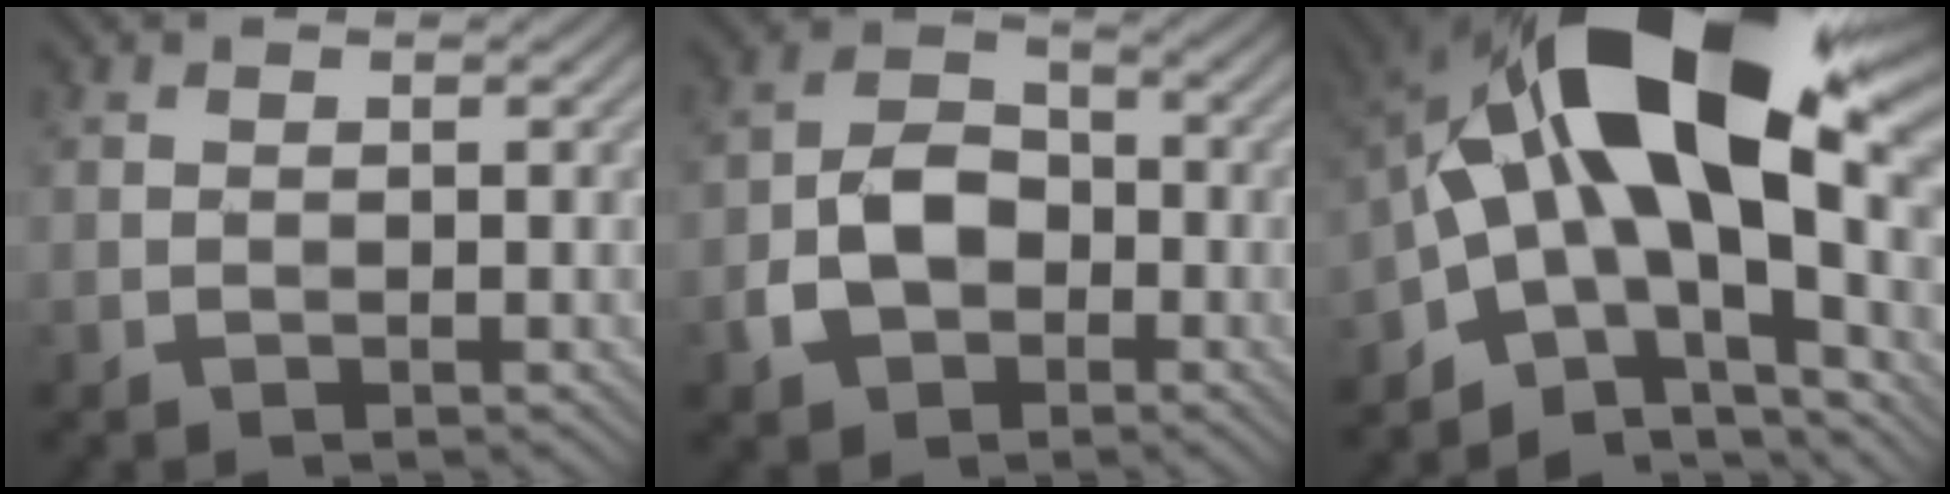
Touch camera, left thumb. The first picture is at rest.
{"total": 6.4, "force": [-2.2, 4.7, 3.7], "torque": [-0.072, 0.000, -0.046]}
{"total": 18.7, "force": [1.4, 9.3, 16.2], "torque": [-0.269, 0.013, 0.018]}